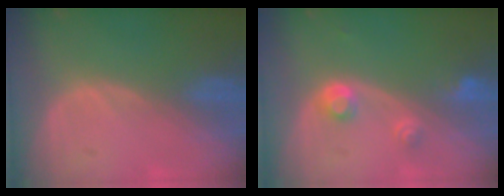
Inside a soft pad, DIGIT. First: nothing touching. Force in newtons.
{"total": 2.9, "press": 2.9, "slide": 0.5}